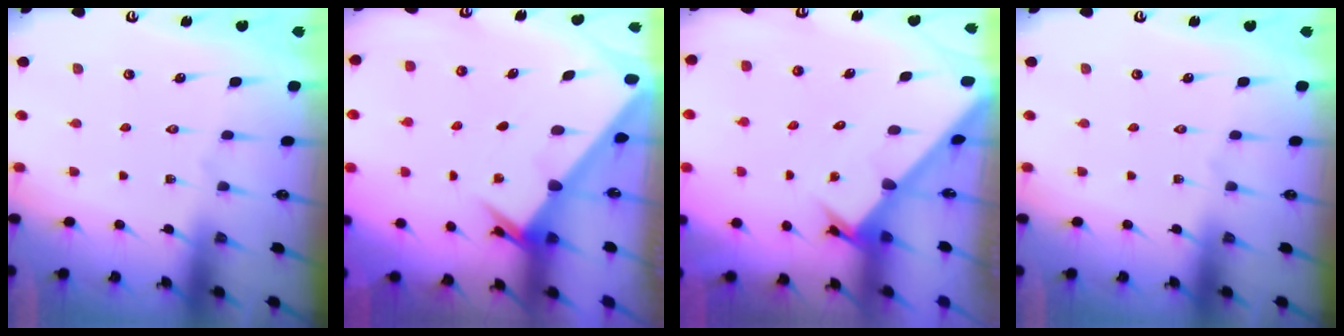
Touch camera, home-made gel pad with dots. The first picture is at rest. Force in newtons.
{"total": 2.4, "press": 2.4, "slide": 0.3}
{"total": 2.8, "press": 2.8, "slide": 0.3}
{"total": 0.0}